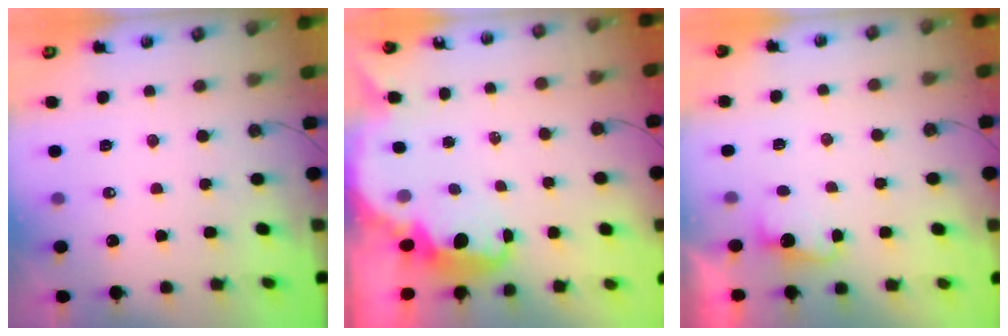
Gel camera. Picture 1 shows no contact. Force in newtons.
{"total": 3.8, "press": 3.7, "slide": 0.4}
{"total": 3.0, "press": 2.8, "slide": 1.0}